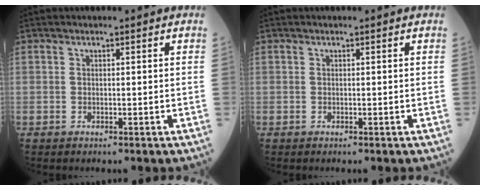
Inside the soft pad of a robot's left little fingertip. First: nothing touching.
{"total": 0.0}